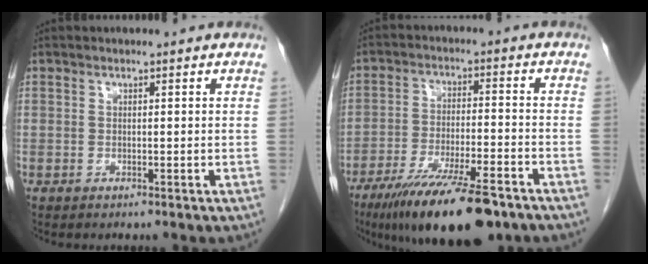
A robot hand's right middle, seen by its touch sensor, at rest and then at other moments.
{"total": 16.5, "force": [-11.9, 3.1, 11.0], "torque": [-0.171, -0.032, -0.195]}